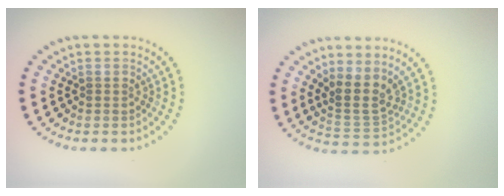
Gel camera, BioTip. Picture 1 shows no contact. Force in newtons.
{"total": 3.2, "press": 2.5, "slide": 2.1}